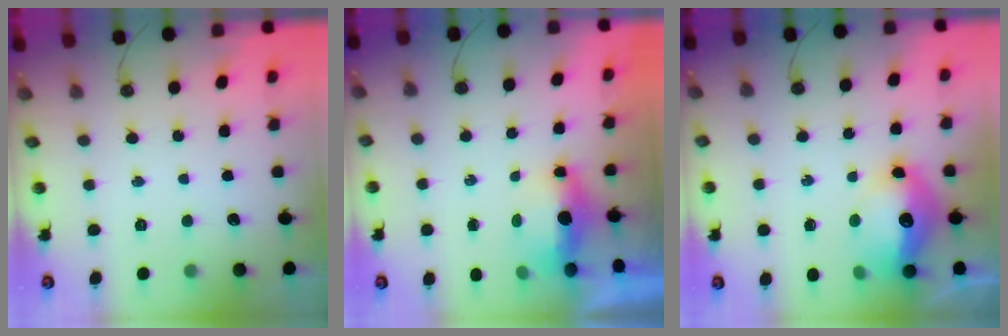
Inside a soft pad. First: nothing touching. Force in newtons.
{"total": 10.2, "press": 5.8, "slide": 8.4}
{"total": 13.7, "press": 13.6, "slide": 1.5}